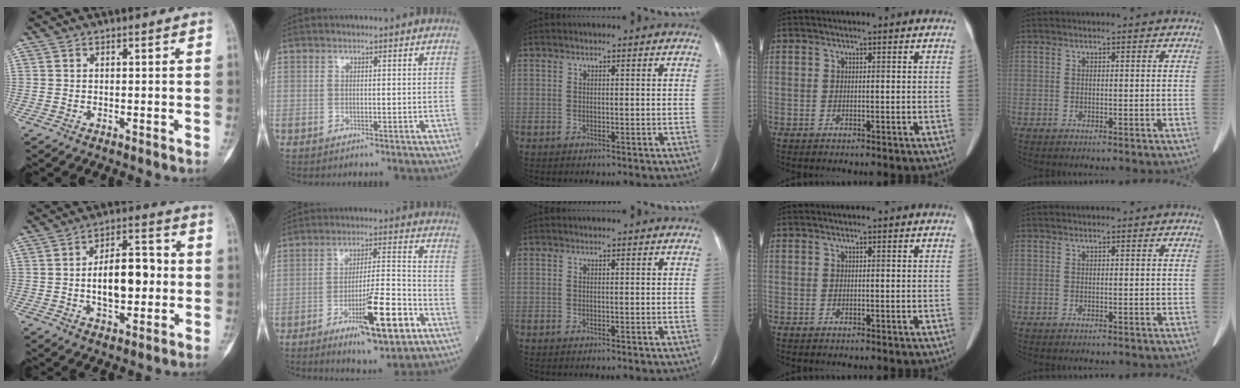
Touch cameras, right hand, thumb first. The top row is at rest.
{"thumb": {"total": 12.8, "force": [-0.4, 7.0, 10.7], "torque": [-0.145, 0.025, -0.004]}, "index": {"total": 13.4, "force": [-6.2, 1.8, 11.7], "torque": [-0.189, -0.010, -0.098]}}